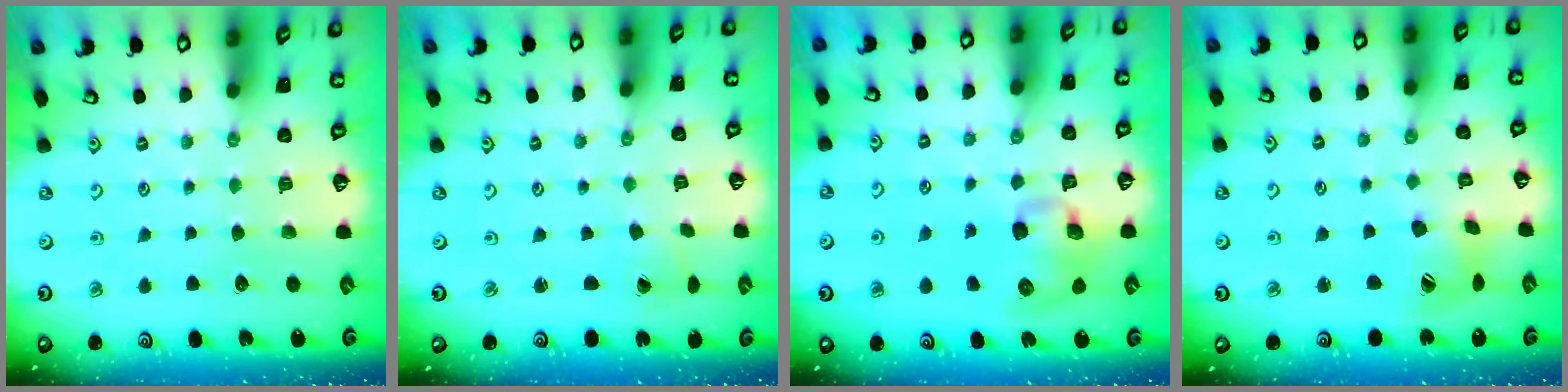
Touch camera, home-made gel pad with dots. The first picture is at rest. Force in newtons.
{"total": 0.7, "press": 0.7, "slide": 0.0}
{"total": 10.7, "press": 10.6, "slide": 1.7}
{"total": 12.3, "press": 12.2, "slide": 1.1}